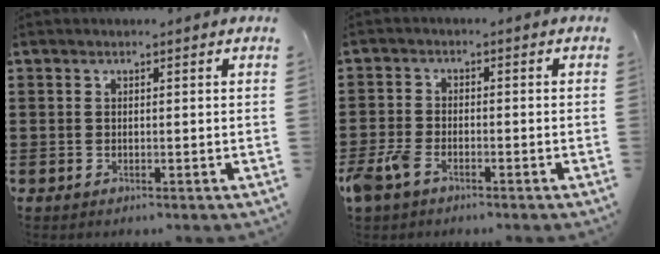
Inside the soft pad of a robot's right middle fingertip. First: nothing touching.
{"total": 3.2, "force": [-2.1, 1.7, 1.8], "torque": [-0.060, -0.004, -0.048]}